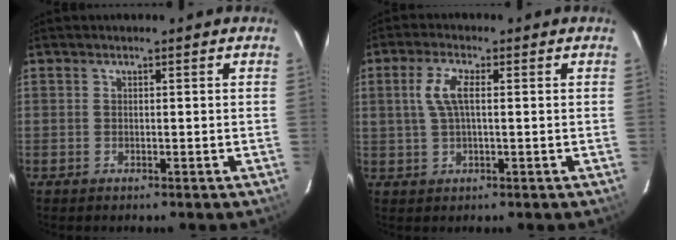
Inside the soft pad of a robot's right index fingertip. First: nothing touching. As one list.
[{"total": 5.0, "force": [0.9, 1.7, 4.6], "torque": [-0.094, 0.007, 0.023]}]